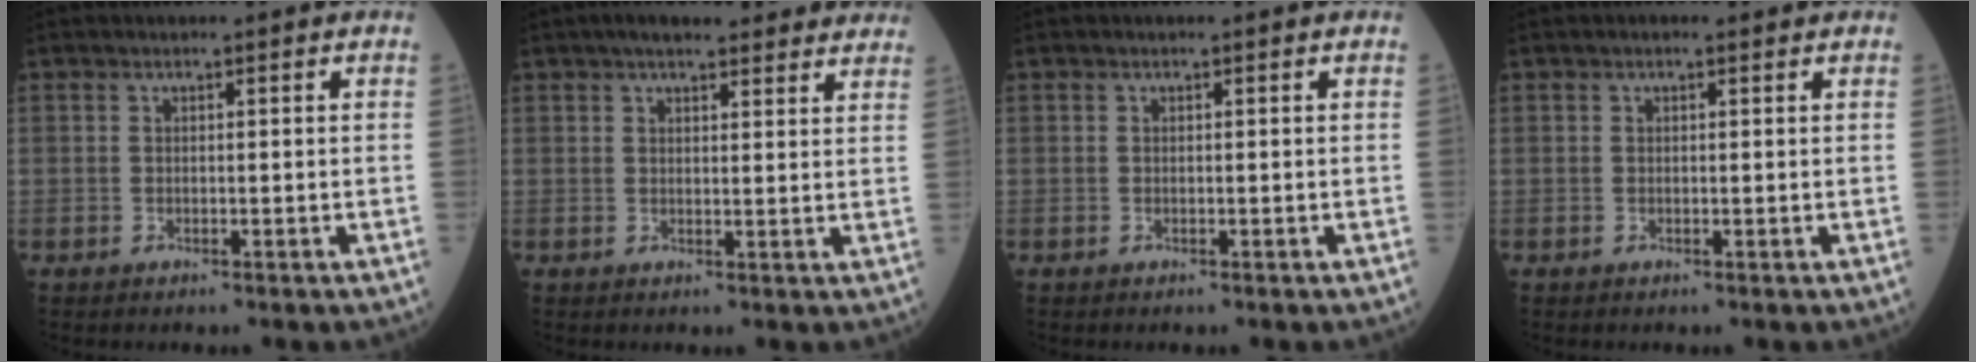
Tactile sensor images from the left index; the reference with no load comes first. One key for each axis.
{"total": 12.3, "fx": 10.4, "fy": 3.0, "fz": 5.9, "tx": -0.062, "ty": 0.032, "tz": 0.123}
{"total": 0.0}
{"total": 0.8, "fx": 0.5, "fy": 0.3, "fz": 0.5, "tx": -0.013, "ty": 0.005, "tz": 0.004}